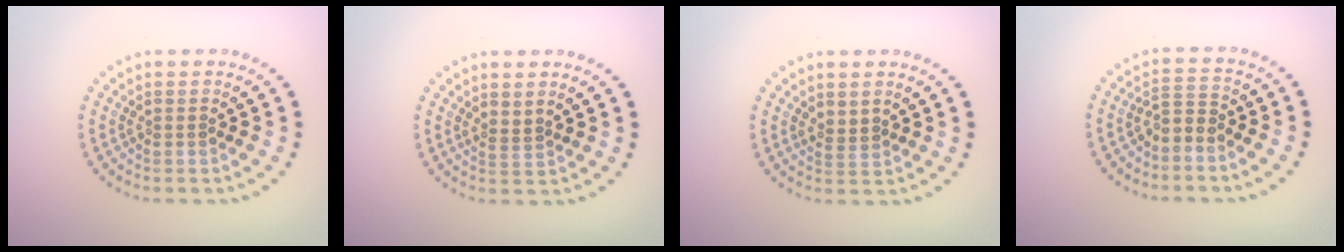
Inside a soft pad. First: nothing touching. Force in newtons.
{"total": 0.7, "press": 0.5, "slide": 0.5}
{"total": 1.2, "press": 1.0, "slide": 0.7}
{"total": 1.9, "press": 1.4, "slide": 1.3}